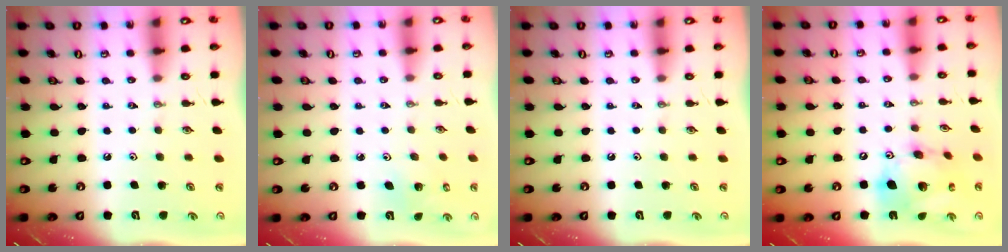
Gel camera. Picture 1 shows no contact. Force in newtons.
{"total": 2.2, "press": 2.2, "slide": 0.2}
{"total": 0.0}
{"total": 16.8, "press": 16.7, "slide": 2.2}